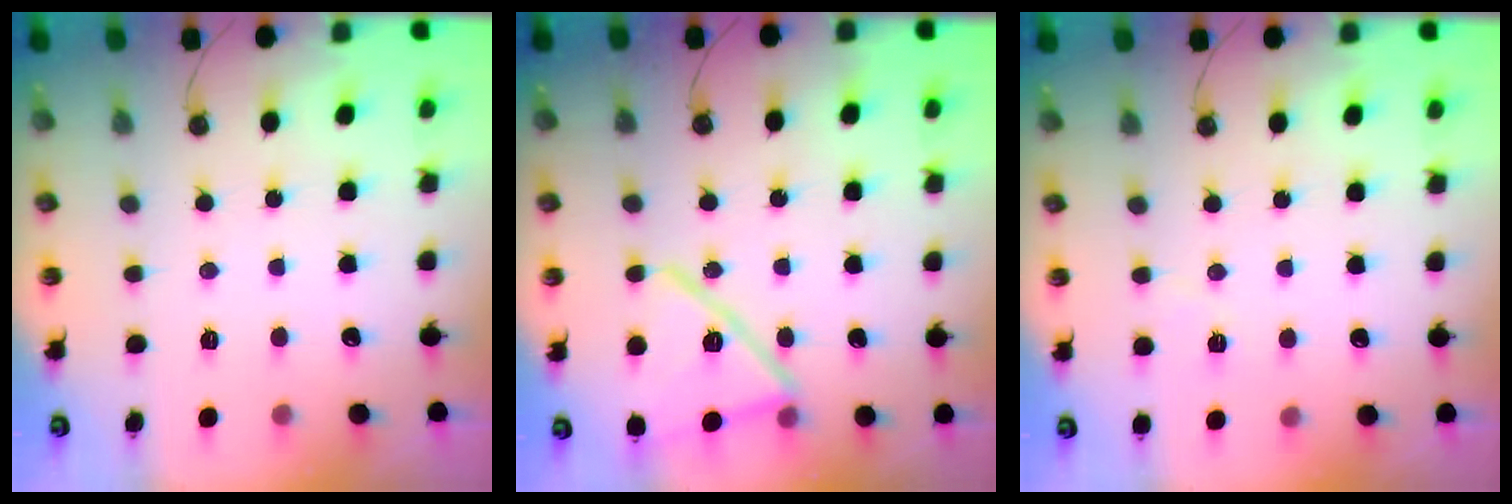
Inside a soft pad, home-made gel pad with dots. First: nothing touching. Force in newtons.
{"total": 17.2, "press": 17.2, "slide": 0.4}
{"total": 4.4, "press": 3.8, "slide": 2.2}